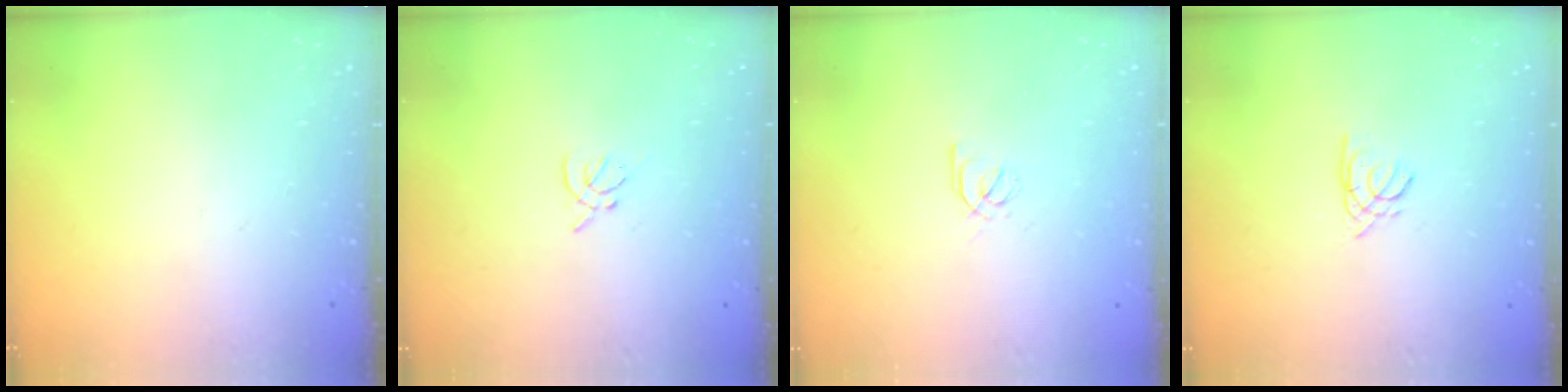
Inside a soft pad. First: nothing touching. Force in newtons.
{"total": 2.0, "press": 1.9, "slide": 0.5}
{"total": 2.2, "press": 2.1, "slide": 0.6}
{"total": 1.6, "press": 1.5, "slide": 0.4}